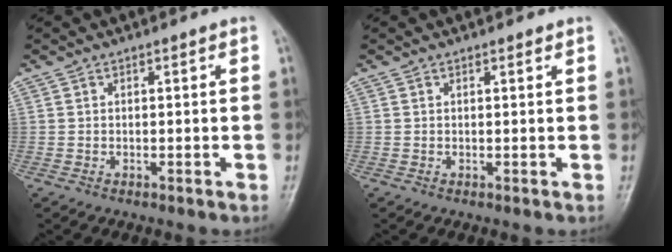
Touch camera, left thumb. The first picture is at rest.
{"total": 0.7, "force": [0.5, 0.2, 0.3], "torque": [-0.008, -0.003, 0.007]}